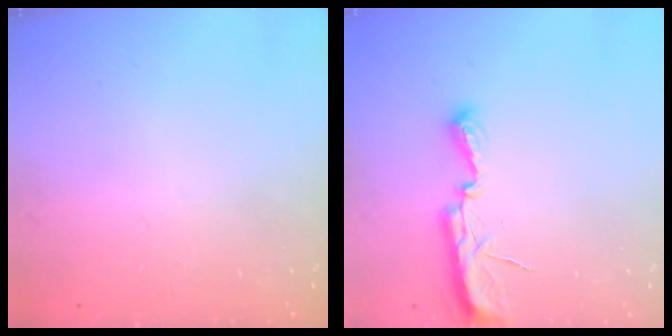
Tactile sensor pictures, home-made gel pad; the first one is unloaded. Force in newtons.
{"total": 8.8, "press": 8.2, "slide": 3.2}